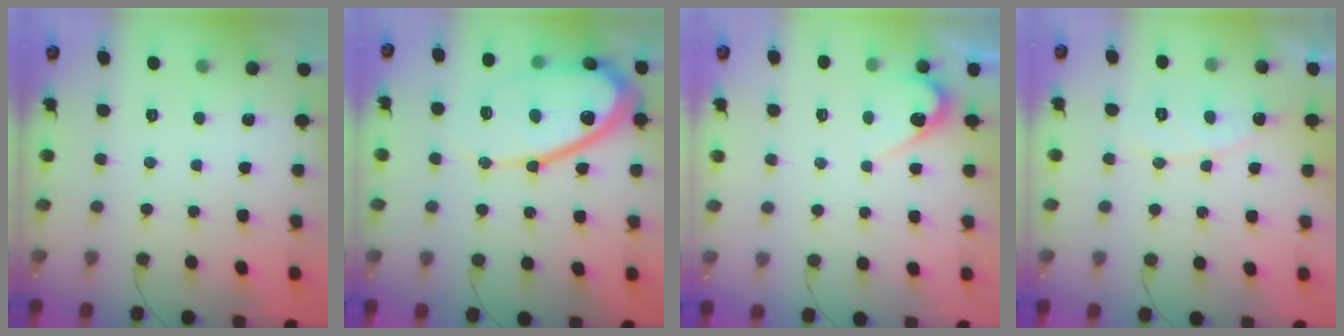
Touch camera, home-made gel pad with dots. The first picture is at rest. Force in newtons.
{"total": 16.3, "press": 16.2, "slide": 1.9}
{"total": 3.8, "press": 3.8, "slide": 0.3}
{"total": 7.3, "press": 7.3, "slide": 0.6}